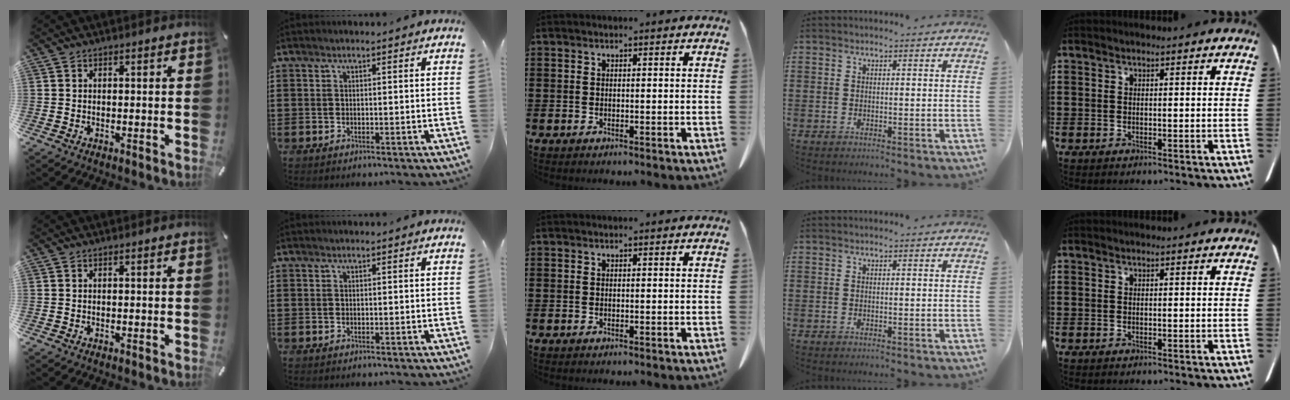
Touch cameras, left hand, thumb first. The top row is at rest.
{}